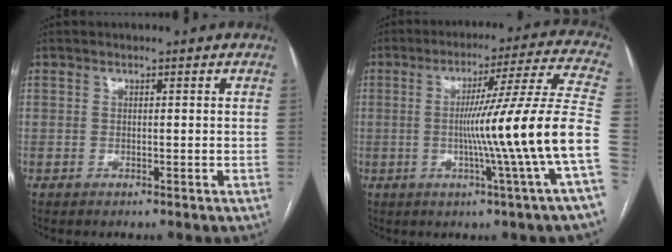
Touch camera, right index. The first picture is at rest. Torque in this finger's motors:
{"motor_torque": [1.89, -0.25, 1.06, 0.21]}